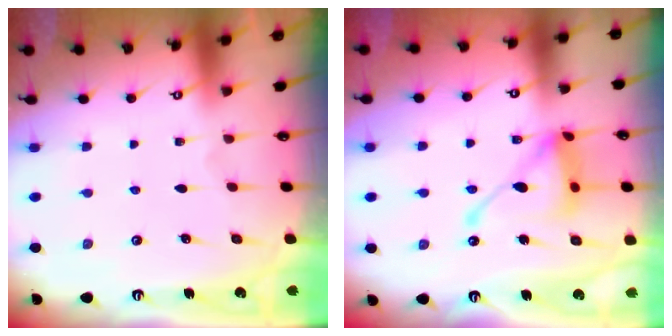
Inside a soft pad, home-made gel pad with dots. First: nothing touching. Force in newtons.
{"total": 16.3, "press": 16.3, "slide": 1.4}